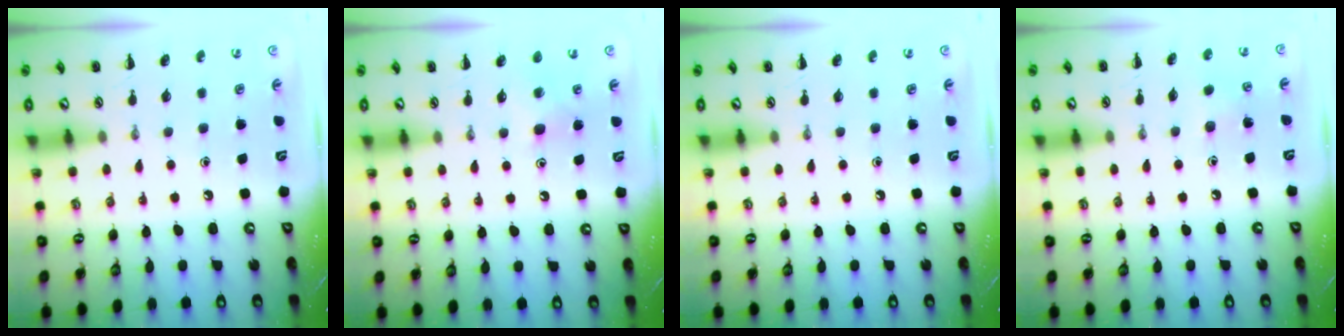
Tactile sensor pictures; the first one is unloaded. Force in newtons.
{"total": 4.9, "press": 4.7, "slide": 1.4}
{"total": 0.0}
{"total": 6.2, "press": 6.0, "slide": 1.5}